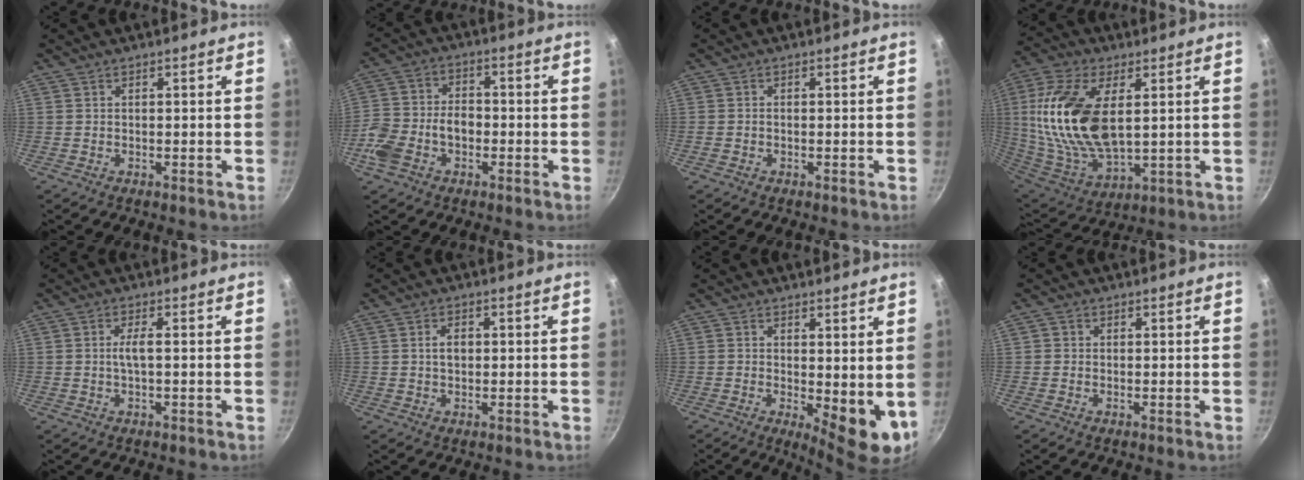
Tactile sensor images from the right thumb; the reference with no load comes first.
{"total": 11.1, "force": [-3.5, 7.6, 7.3], "torque": [-0.130, 0.037, -0.076]}
{"total": 0.6, "force": [-0.2, 0.5, 0.3], "torque": [-0.006, 0.002, -0.006]}
{"total": 21.8, "force": [3.9, 11.4, 18.2], "torque": [-0.365, -0.016, 0.079]}
{"total": 1.9, "force": [0.2, 0.6, 1.8], "torque": [-0.041, 0.002, 0.003]}
{"total": 2.7, "force": [0.3, 1.9, 2.0], "torque": [-0.022, 0.005, 0.005]}
{"total": 8.2, "force": [0.4, 3.4, 7.5], "torque": [-0.092, -0.018, 0.012]}
{"total": 1.1, "force": [0.0, 1.0, 0.3], "torque": [-0.002, 0.002, -0.003]}